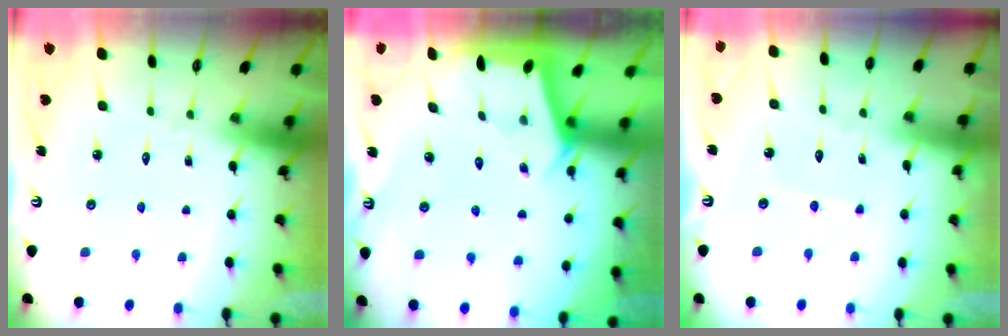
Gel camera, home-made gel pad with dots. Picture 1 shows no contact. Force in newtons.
{"total": 2.3, "press": 2.3, "slide": 0.3}
{"total": 3.5, "press": 3.5, "slide": 0.4}